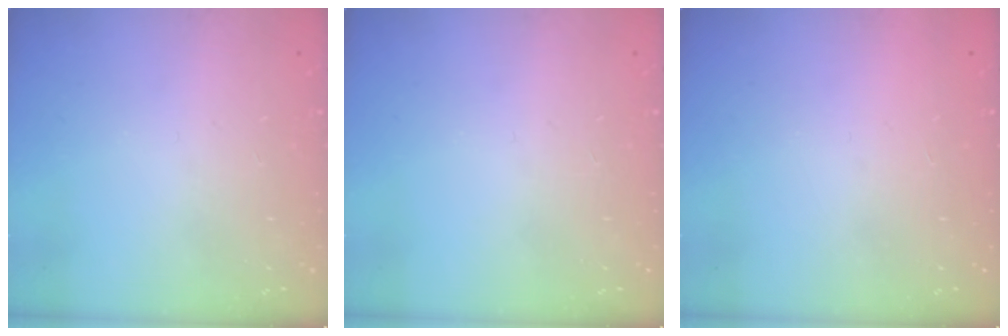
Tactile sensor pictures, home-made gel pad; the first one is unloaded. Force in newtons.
{"total": 0.0}
{"total": 1.5, "press": 1.5, "slide": 0.1}